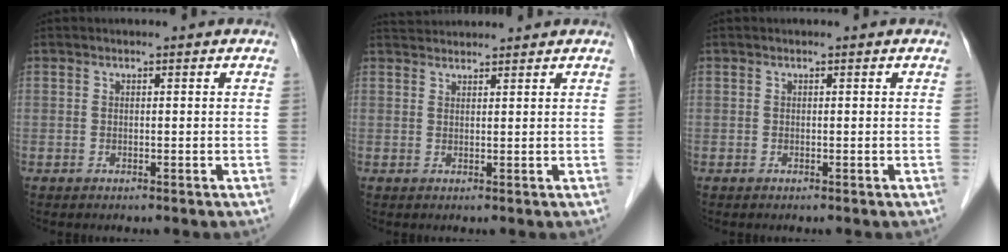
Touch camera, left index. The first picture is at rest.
{"total": 3.3, "force": [3.3, 0.1, 0.3], "torque": [-0.009, 0.032, 0.063]}
{"total": 0.0}